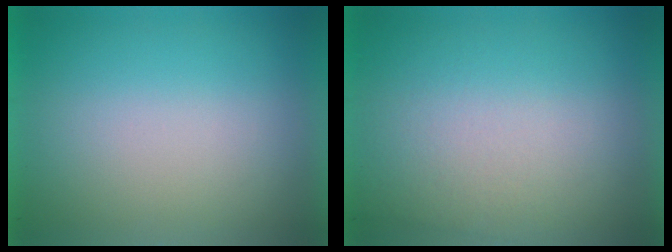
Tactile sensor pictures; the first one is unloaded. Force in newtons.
{"total": 2.4}